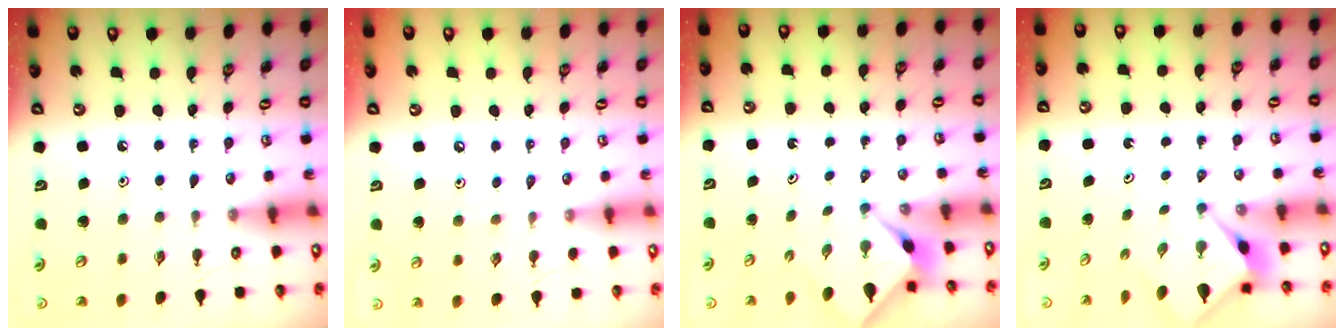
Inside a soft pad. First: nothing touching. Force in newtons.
{"total": 5.9, "press": 5.8, "slide": 0.8}
{"total": 2.1, "press": 2.1, "slide": 0.3}
{"total": 2.6, "press": 2.6, "slide": 0.1}